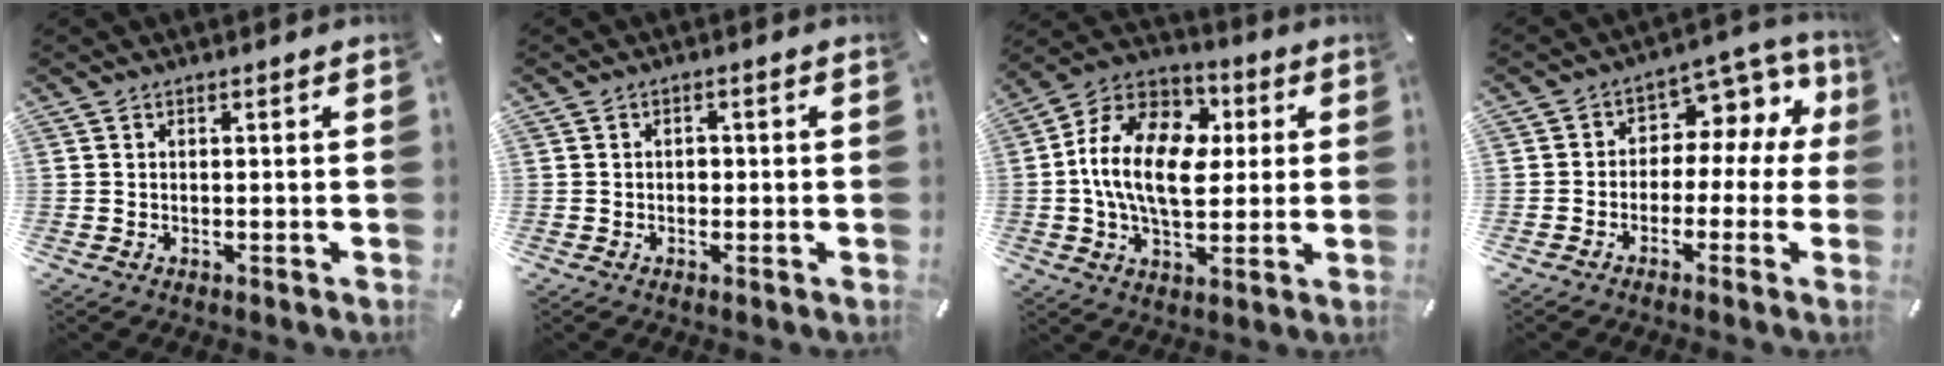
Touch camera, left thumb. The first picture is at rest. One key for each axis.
{"total": 1.4, "fx": -0.2, "fy": 1.2, "fz": 0.7, "tx": -0.008, "ty": 0.002, "tz": -0.008}
{"total": 17.8, "fx": 1.1, "fy": 12.2, "fz": 12.9, "tx": -0.268, "ty": 0.006, "tz": 0.017}
{"total": 8.6, "fx": 1.4, "fy": 6.9, "fz": 5.0, "tx": -0.073, "ty": -0.009, "tz": 0.024}